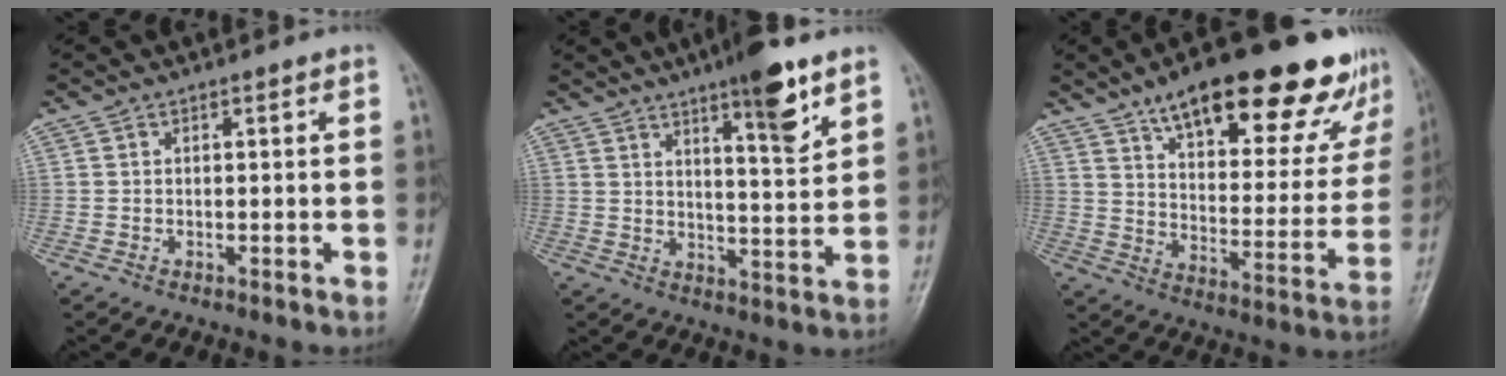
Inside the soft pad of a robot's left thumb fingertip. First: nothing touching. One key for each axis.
{"total": 10.5, "fx": 6.5, "fy": 2.0, "fz": 8.0, "tx": -0.105, "ty": -0.040, "tz": 0.097}
{"total": 27.4, "fx": 18.8, "fy": 9.5, "fz": 17.5, "tx": -0.205, "ty": -0.056, "tz": 0.269}